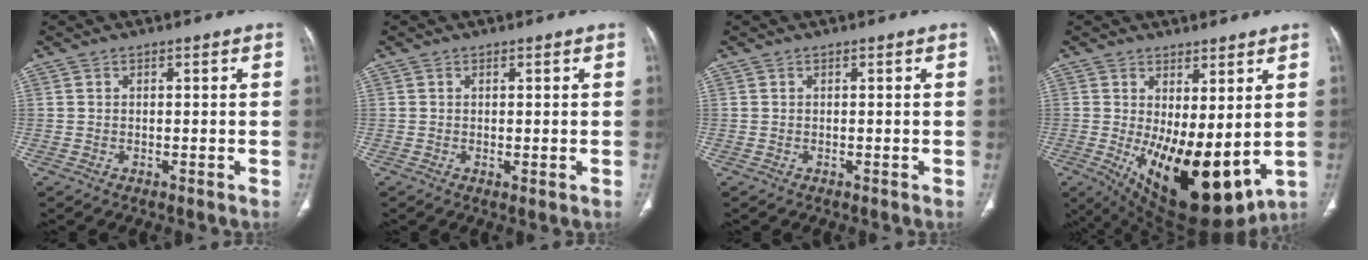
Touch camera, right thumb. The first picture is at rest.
{"total": 0.9, "force": [0.0, 0.3, 0.8], "torque": [-0.019, -0.006, 0.001]}
{"total": 0.0}
{"total": 17.6, "force": [-1.1, 7.7, 15.9], "torque": [-0.251, -0.036, 0.011]}